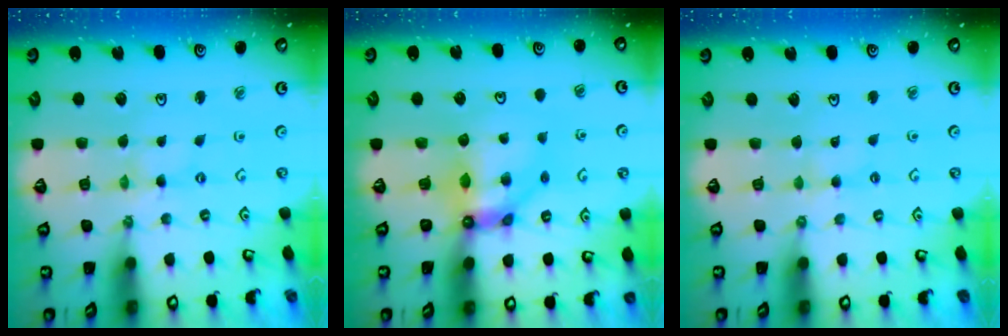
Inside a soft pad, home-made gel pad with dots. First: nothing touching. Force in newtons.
{"total": 8.5, "press": 8.4, "slide": 1.0}
{"total": 2.5, "press": 2.5, "slide": 0.2}